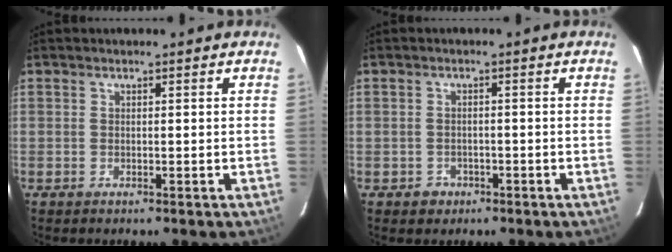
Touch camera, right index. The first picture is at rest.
{"total": 2.7, "force": [-1.3, 2.4, 0.3], "torque": [-0.011, 0.005, -0.015]}